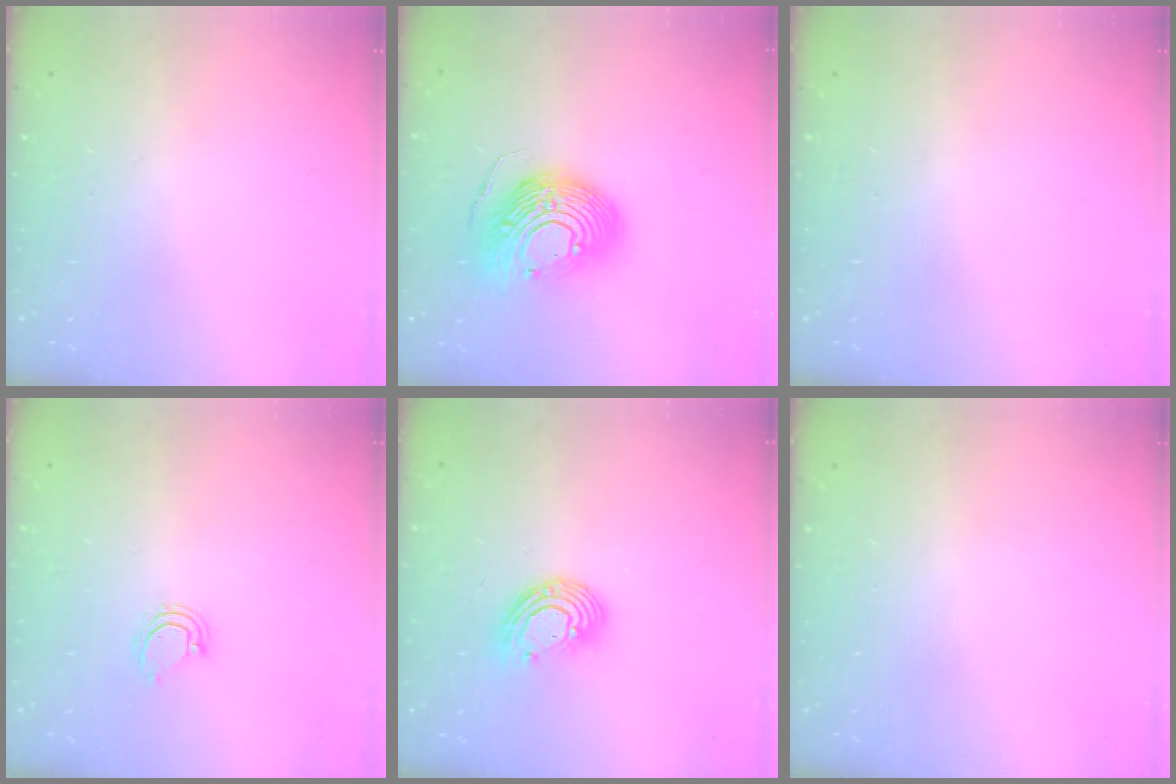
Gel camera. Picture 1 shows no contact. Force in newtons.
{"total": 17.0, "press": 16.9, "slide": 1.5}
{"total": 0.0}
{"total": 3.9, "press": 3.9, "slide": 0.3}
{"total": 10.1, "press": 10.0, "slide": 1.1}
{"total": 0.0}